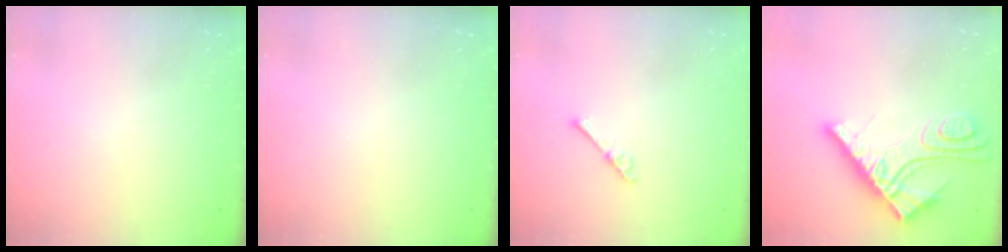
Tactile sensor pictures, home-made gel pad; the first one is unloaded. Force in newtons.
{"total": 0.0}
{"total": 2.6, "press": 2.6, "slide": 0.3}
{"total": 13.9, "press": 13.8, "slide": 1.4}